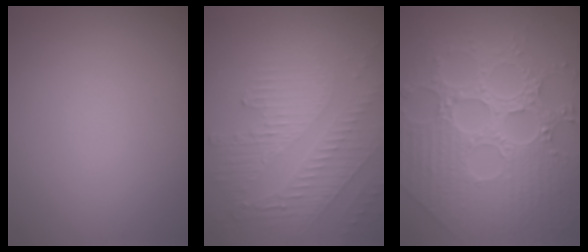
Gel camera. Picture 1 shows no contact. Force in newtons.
{"total": 5.6, "press": 3.6, "slide": 4.3}
{"total": 8.7, "press": 6.4, "slide": 5.8}